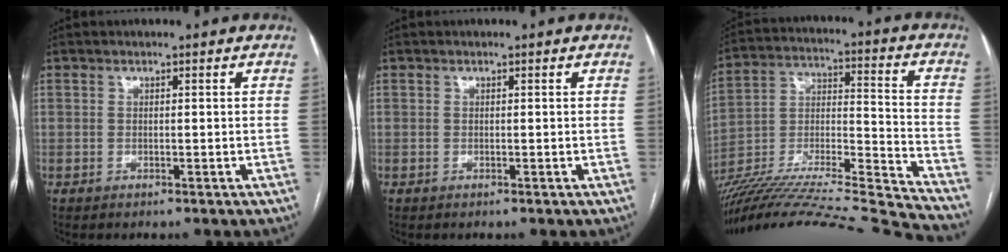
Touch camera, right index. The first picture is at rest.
{"total": 0.0}
{"total": 31.7, "force": [-29.2, -1.2, 12.4], "torque": [-0.182, -0.042, -0.454]}